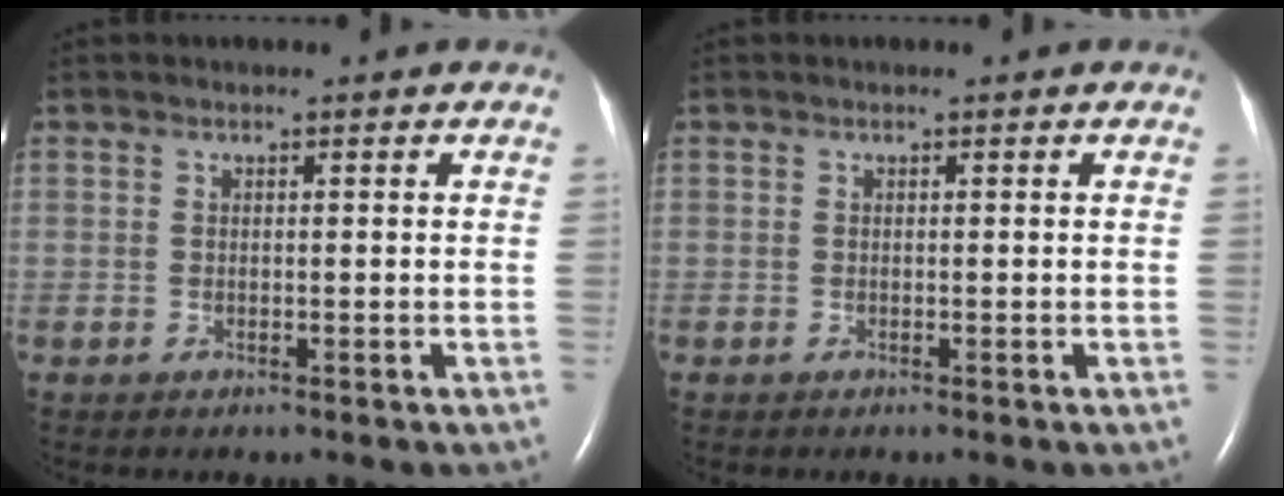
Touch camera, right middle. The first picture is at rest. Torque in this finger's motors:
{"motor_torque": [-0.01, 0.06, 0.00, 0.01]}